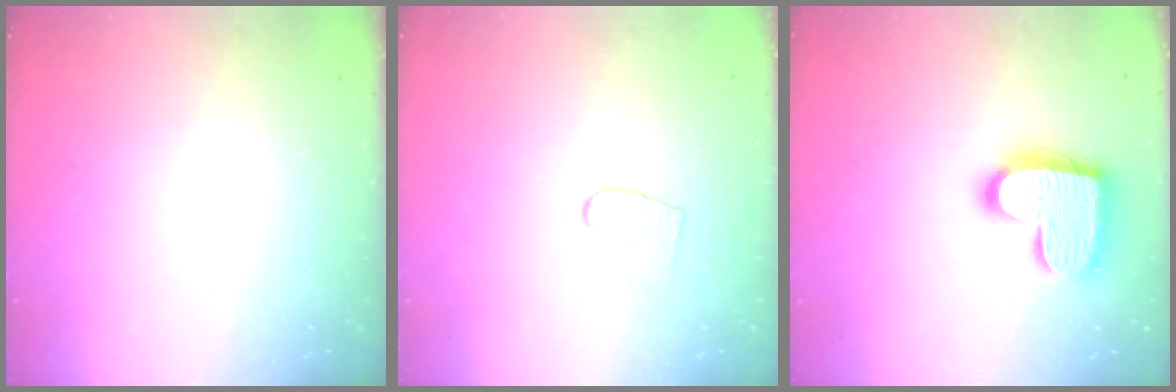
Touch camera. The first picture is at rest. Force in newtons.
{"total": 4.7, "press": 4.7, "slide": 0.4}
{"total": 17.0, "press": 17.0, "slide": 1.1}